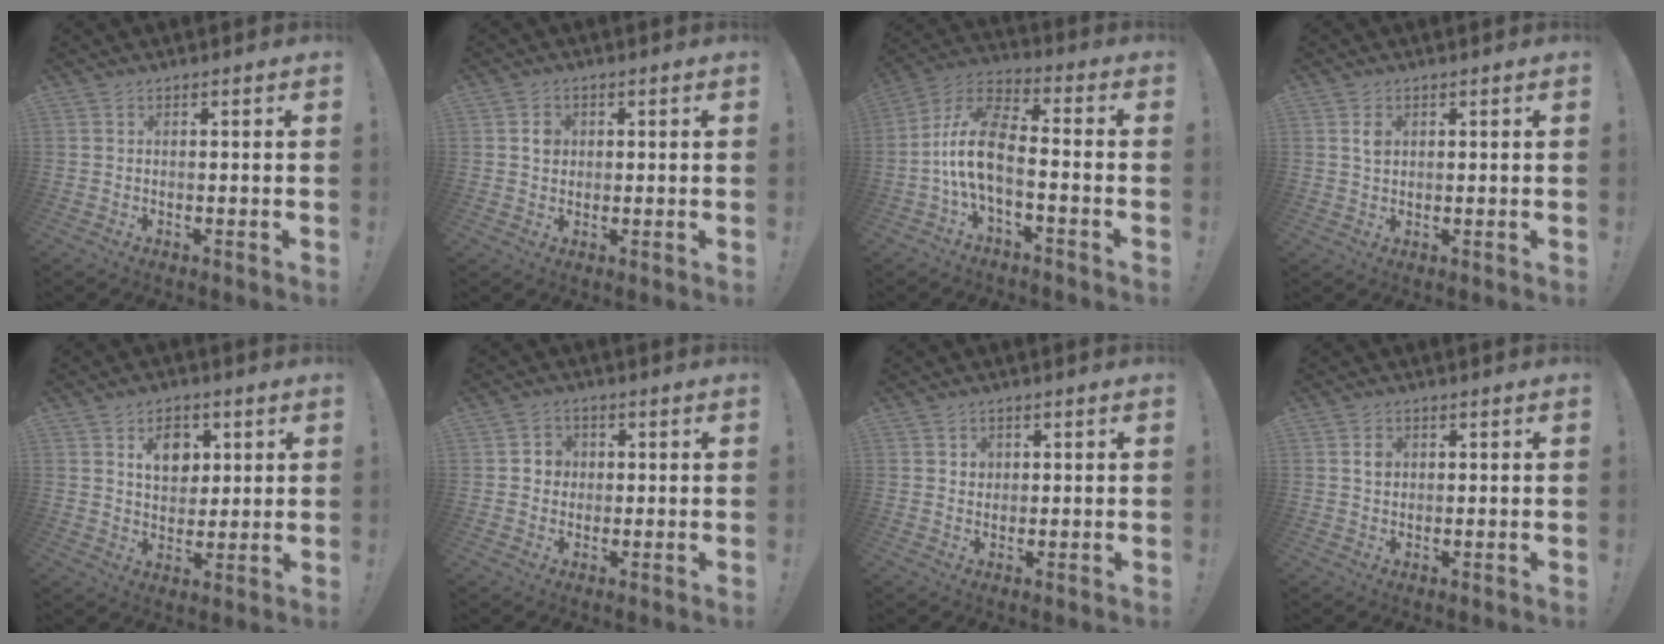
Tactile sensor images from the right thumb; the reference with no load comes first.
{"total": 3.1, "force": [0.5, 2.8, 1.4], "torque": [0.000, -0.007, 0.002]}
{"total": 13.0, "force": [-2.7, 6.6, 10.9], "torque": [-0.219, 0.019, -0.046]}
{"total": 2.5, "force": [0.8, 1.8, 1.6], "torque": [-0.011, -0.006, 0.010]}
{"total": 8.6, "force": [3.5, 6.5, 4.5], "torque": [-0.055, -0.013, 0.060]}
{"total": 4.5, "force": [0.3, 4.4, 1.2], "torque": [-0.020, 0.005, 0.005]}
{"total": 2.4, "force": [0.9, 2.2, 0.6], "torque": [-0.003, -0.003, 0.013]}
{"total": 2.6, "force": [0.6, 2.2, 1.4], "torque": [-0.007, -0.004, 0.006]}